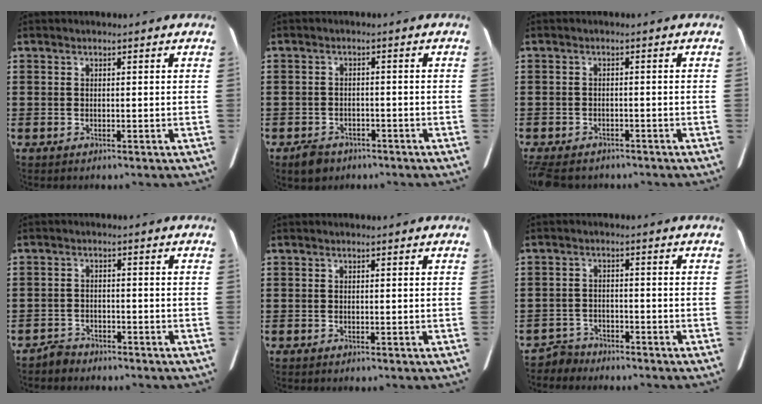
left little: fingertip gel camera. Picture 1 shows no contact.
{"total": 2.0, "force": [-1.8, 0.7, 0.6], "torque": [-0.015, 0.002, -0.037]}
{"total": 1.7, "force": [-1.6, 0.2, 0.3], "torque": [-0.010, -0.001, -0.034]}
{"total": 2.0, "force": [-2.0, 0.5, 0.2], "torque": [-0.010, 0.002, -0.041]}
{"total": 0.0}
{"total": 2.6, "force": [-2.6, 0.4, 0.0], "torque": [-0.015, -0.003, -0.058]}